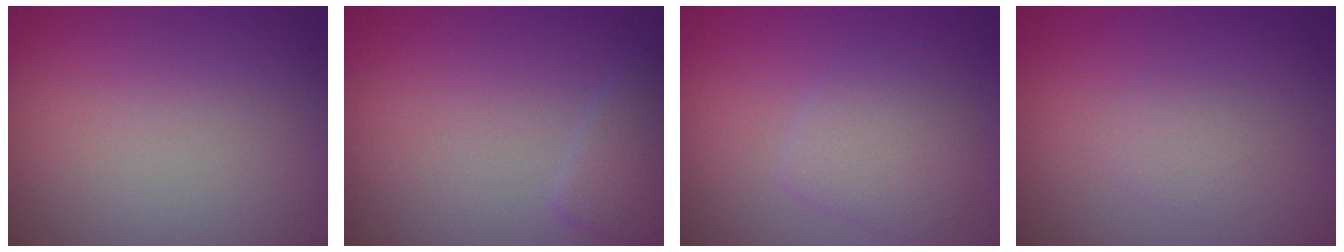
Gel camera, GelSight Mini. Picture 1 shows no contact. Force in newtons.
{"total": 1.9, "press": 1.9, "slide": 0.1}
{"total": 2.7, "press": 2.7, "slide": 0.1}
{"total": 1.2, "press": 1.2, "slide": 0.0}